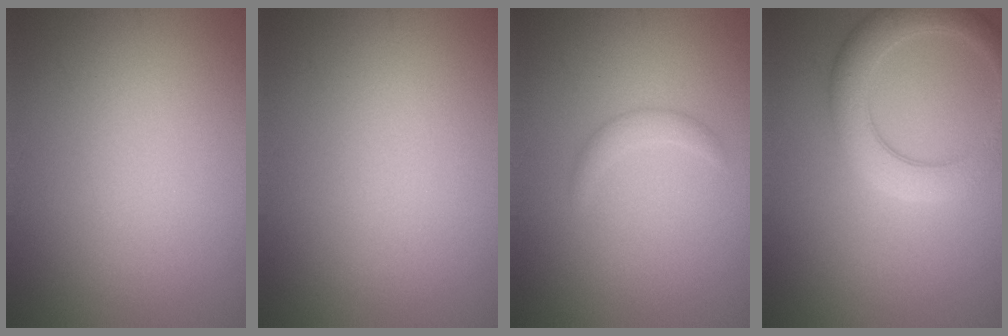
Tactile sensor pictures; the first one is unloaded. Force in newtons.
{"total": 0.0}
{"total": 1.2, "press": 1.2, "slide": 0.1}
{"total": 4.5, "press": 4.5, "slide": 0.3}